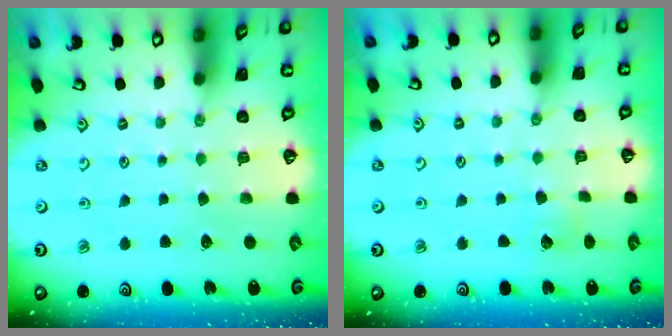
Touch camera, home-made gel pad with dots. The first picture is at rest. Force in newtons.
{"total": 3.6, "press": 3.5, "slide": 0.4}